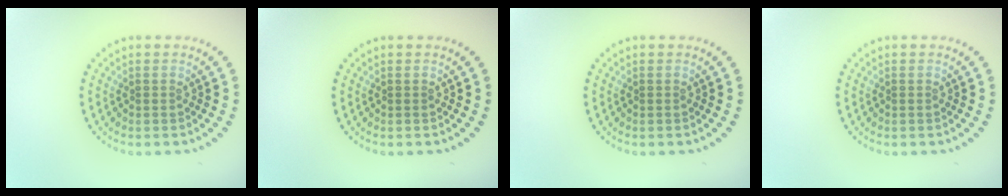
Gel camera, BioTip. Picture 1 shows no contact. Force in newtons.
{"total": 0.0}
{"total": 0.0}
{"total": 0.0}